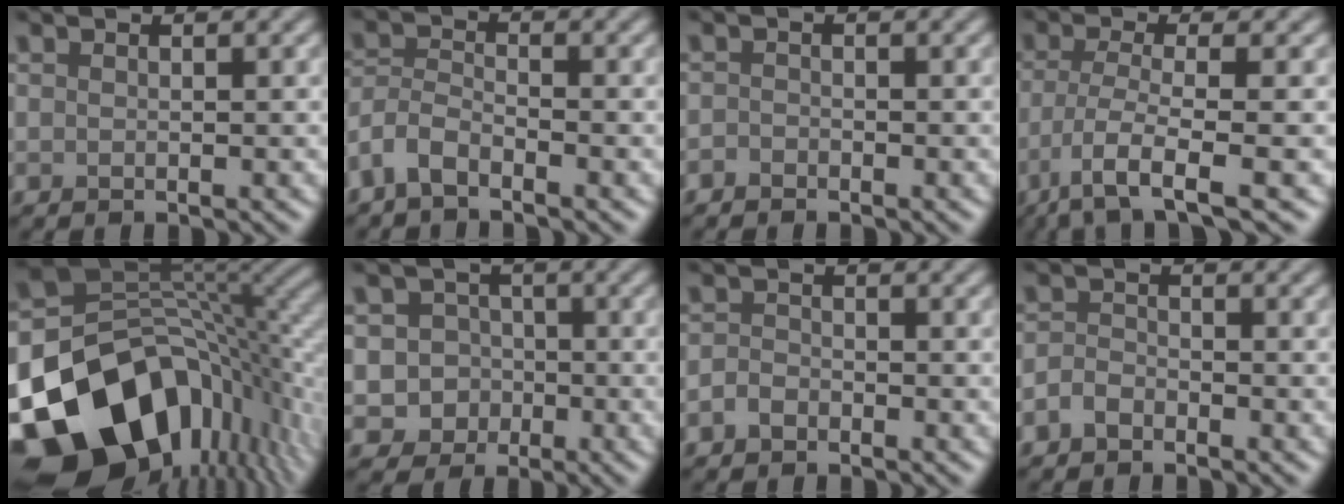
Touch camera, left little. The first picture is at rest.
{"total": 3.0, "force": [-2.3, 1.1, 1.6], "torque": [-0.036, 0.001, -0.061]}
{"total": 0.8, "force": [-0.7, 0.4, 0.1], "torque": [-0.001, 0.001, -0.018]}
{"total": 5.5, "force": [-2.8, 1.2, 4.6], "torque": [-0.086, -0.010, -0.059]}
{"total": 18.3, "force": [-7.7, 12.2, 11.2], "torque": [-0.237, -0.036, -0.120]}
{"total": 5.5, "force": [-1.4, 5.2, 1.1], "torque": [0.002, 0.007, -0.044]}
{"total": 1.4, "force": [-0.9, 1.0, 0.5], "torque": [-0.009, 0.004, -0.022]}
{"total": 1.6, "force": [-1.1, 1.0, 0.7], "torque": [-0.013, 0.005, -0.028]}